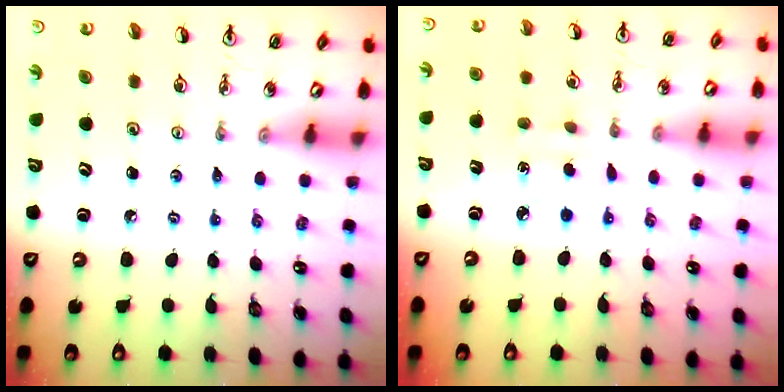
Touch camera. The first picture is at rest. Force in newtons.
{"total": 3.3, "press": 3.2, "slide": 0.6}